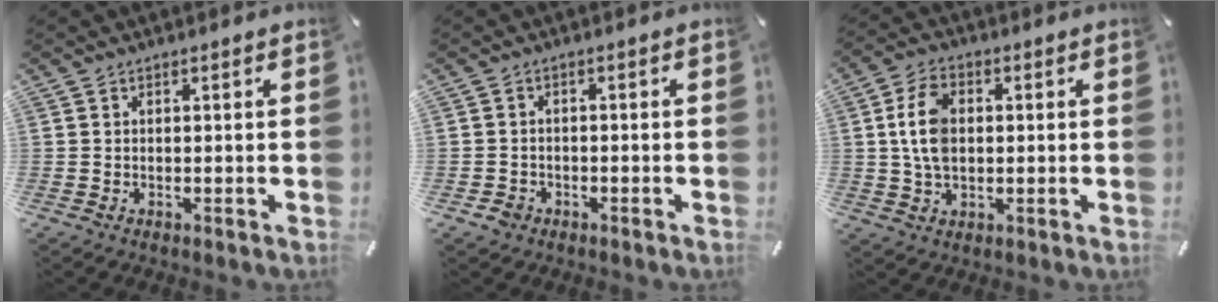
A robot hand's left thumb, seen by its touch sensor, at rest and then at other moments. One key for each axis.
{"total": 2.4, "fx": -1.5, "fy": 1.9, "fz": 0.6, "tx": -0.008, "ty": 0.008, "tz": -0.029}
{"total": 8.1, "fx": 0.9, "fy": 5.6, "fz": 5.9, "tx": -0.128, "ty": 0.005, "tz": 0.012}